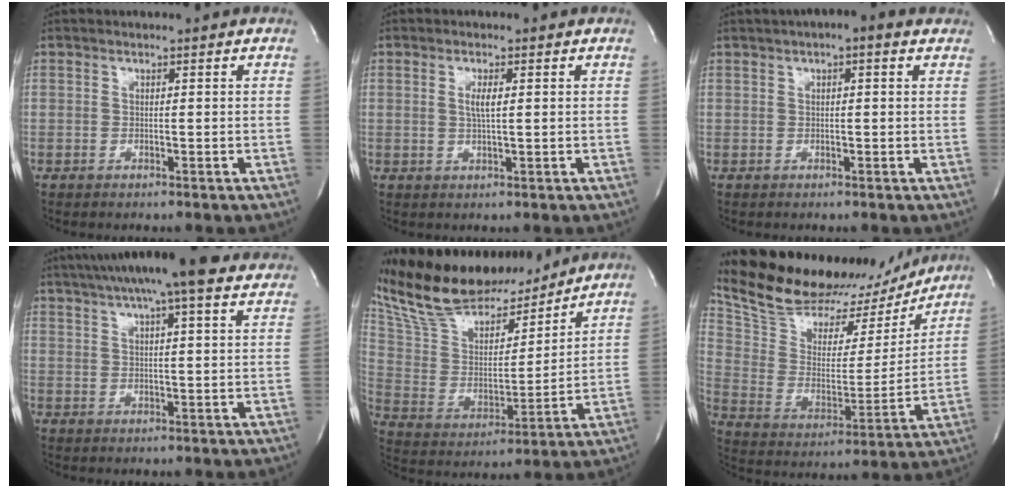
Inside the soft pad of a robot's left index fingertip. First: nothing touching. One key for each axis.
{"total": 2.3, "fx": 0.4, "fy": 0.3, "fz": 2.3, "tx": -0.047, "ty": -0.002, "tz": 0.007}
{"total": 4.7, "fx": 2.9, "fy": 1.3, "fz": 3.5, "tx": -0.053, "ty": 0.031, "tz": 0.036}
{"total": 17.6, "fx": 13.8, "fy": 2.3, "fz": 10.6, "tx": -0.180, "ty": 0.045, "tz": 0.189}
{"total": 23.4, "fx": 20.1, "fy": 6.4, "fz": 10.0, "tx": -0.201, "ty": 0.017, "tz": 0.351}
{"total": 26.2, "fx": 23.4, "fy": 8.5, "fz": 8.3, "tx": -0.167, "ty": 0.002, "tz": 0.355}